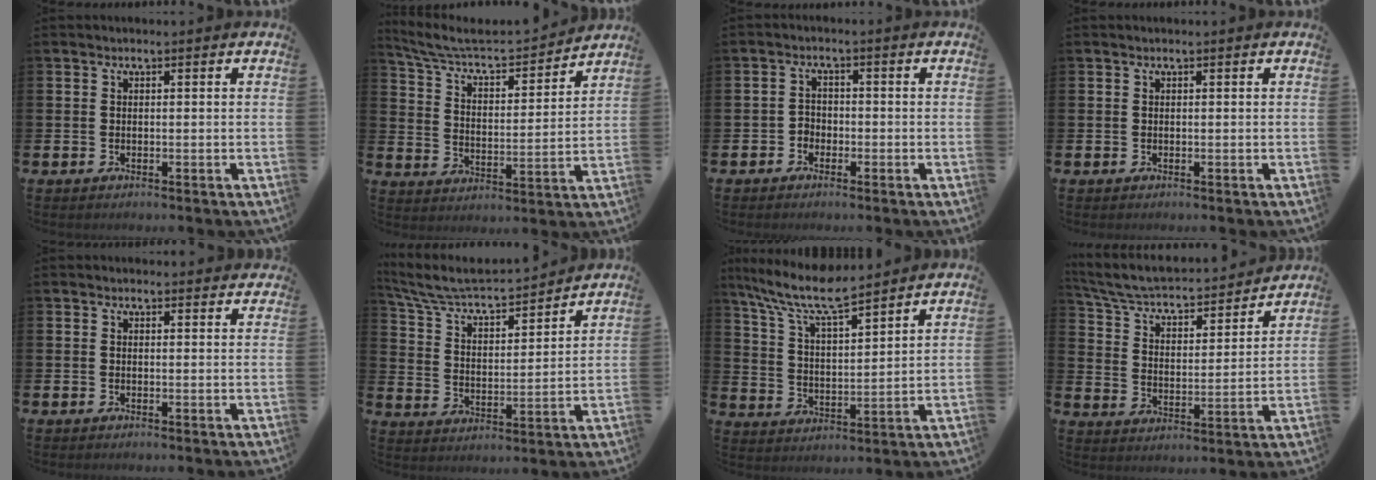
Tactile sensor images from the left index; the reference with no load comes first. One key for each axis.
{"total": 6.9, "fx": 6.2, "fy": 2.2, "fz": 2.3, "tx": -0.080, "ty": -0.044, "tz": 0.102}
{"total": 1.9, "fx": -1.3, "fy": 1.4, "fz": 0.2, "tx": -0.014, "ty": 0.009, "tz": -0.027}
{"total": 0.0}
{"total": 0.8, "fx": 0.8, "fy": 0.3, "fz": 0.1, "tx": 0.006, "ty": 0.000, "tz": 0.013}
{"total": 7.2, "fx": 6.6, "fy": 1.6, "fz": 2.2, "tx": -0.079, "ty": -0.051, "tz": 0.112}
{"total": 9.5, "fx": 8.3, "fy": 1.6, "fz": 4.3, "tx": -0.119, "ty": -0.038, "tz": 0.147}
{"total": 6.1, "fx": 5.6, "fy": 1.7, "fz": 1.8, "tx": -0.069, "ty": -0.047, "tz": 0.090}